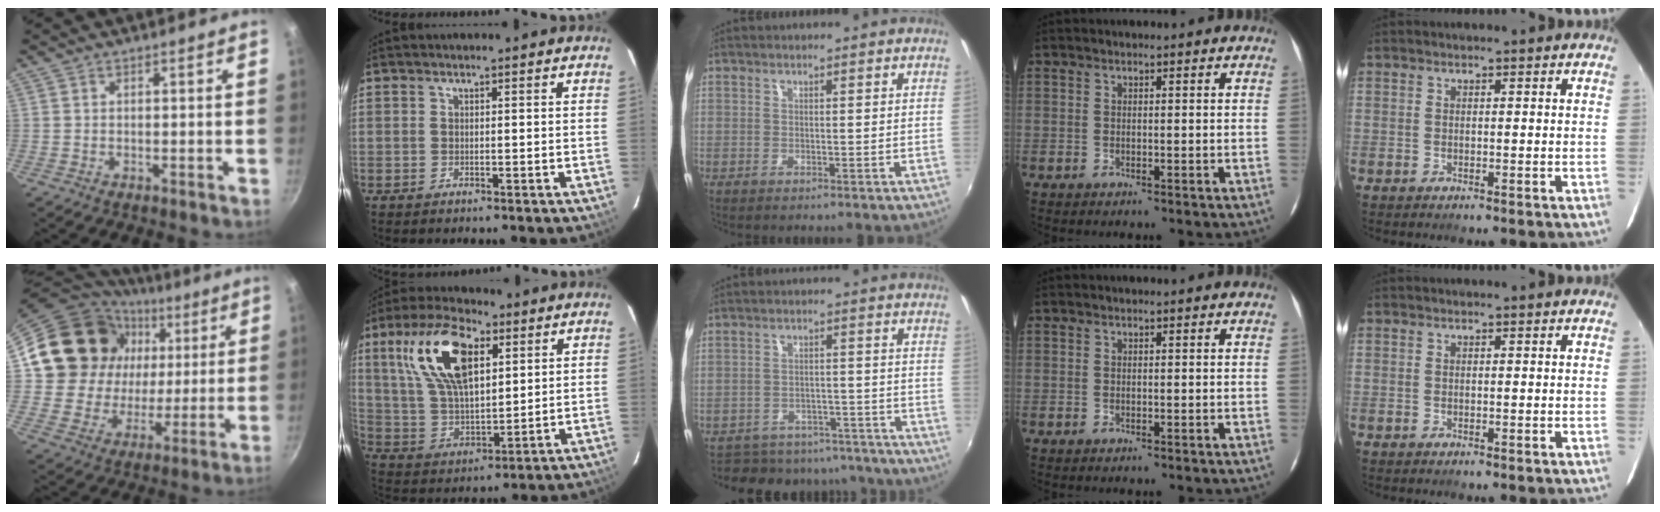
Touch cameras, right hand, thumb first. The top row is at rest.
{"thumb": {"total": 22.2, "force": [6.7, 18.8, 9.9], "torque": [-0.168, 0.006, 0.122]}, "index": {"total": 17.0, "force": [7.1, 7.8, 13.4], "torque": [-0.256, 0.022, 0.140]}, "middle": {"total": 14.3, "force": [-12.7, 5.7, 3.3], "torque": [-0.076, 0.024, -0.158]}}